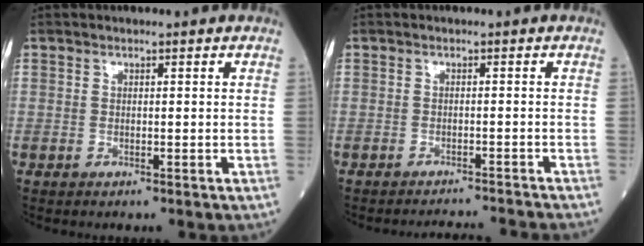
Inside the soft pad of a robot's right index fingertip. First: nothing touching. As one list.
[{"total": 6.4, "force": [-6.3, -0.9, 0.7], "torque": [-0.006, -0.010, -0.078]}]